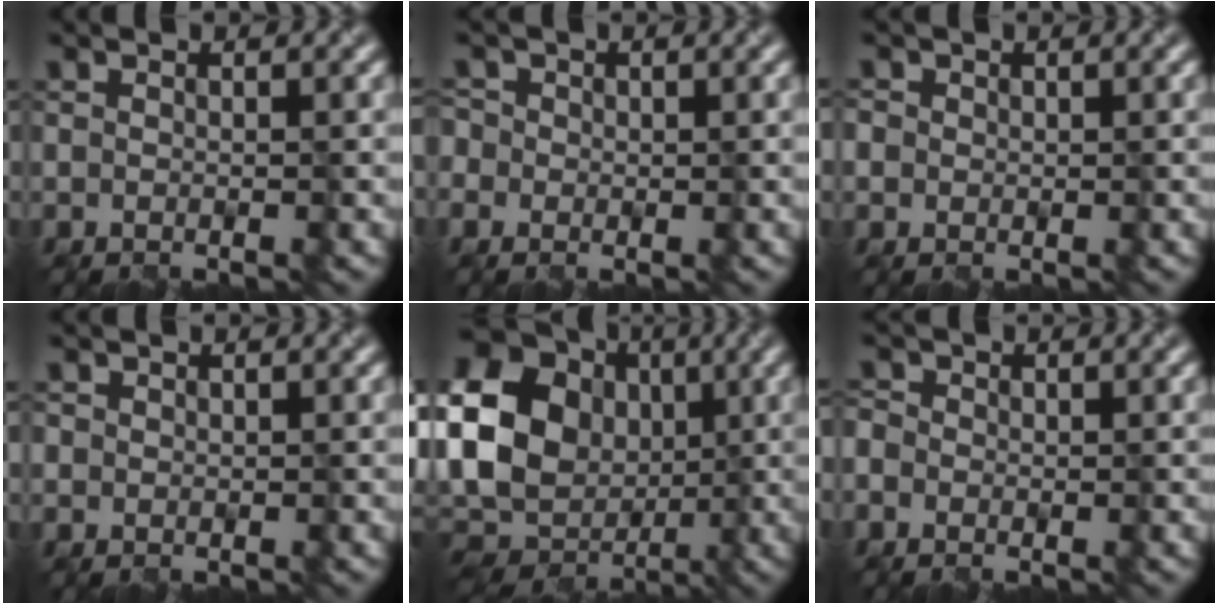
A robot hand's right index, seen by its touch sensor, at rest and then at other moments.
{"total": 1.2, "force": [-0.5, 1.1, -0.2], "torque": [-0.006, 0.007, -0.007]}
{"total": 0.7, "force": [0.0, 0.4, -0.6], "torque": [-0.001, 0.005, 0.005]}
{"total": 0.7, "force": [0.1, 0.0, -0.7], "torque": [-0.001, 0.005, 0.010]}
{"total": 21.3, "force": [3.6, 19.0, 9.0], "torque": [-0.234, 0.034, 0.019]}
{"total": 1.1, "force": [-0.6, 0.9, 0.1], "torque": [-0.011, 0.006, -0.009]}